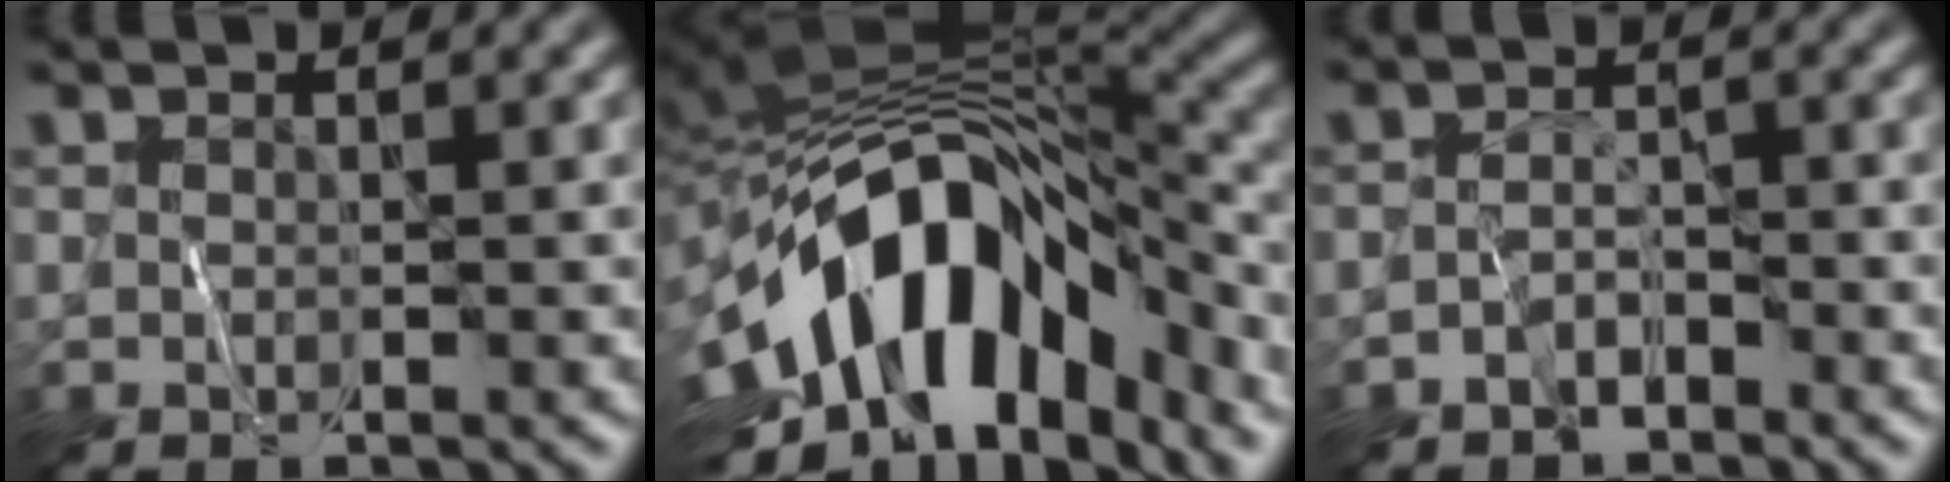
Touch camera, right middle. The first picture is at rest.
{"total": 14.6, "force": [-5.6, 8.1, 10.8], "torque": [-0.180, 0.011, -0.097]}
{"total": 2.0, "force": [-1.6, 0.8, 0.7], "torque": [-0.011, 0.015, -0.033]}